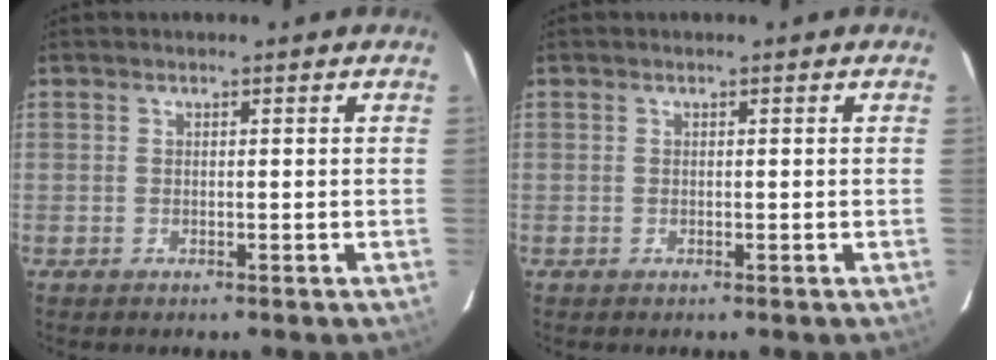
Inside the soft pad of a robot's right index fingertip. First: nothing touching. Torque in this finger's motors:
{"motor_torque": [0.00, 0.00, 0.00, 0.01]}